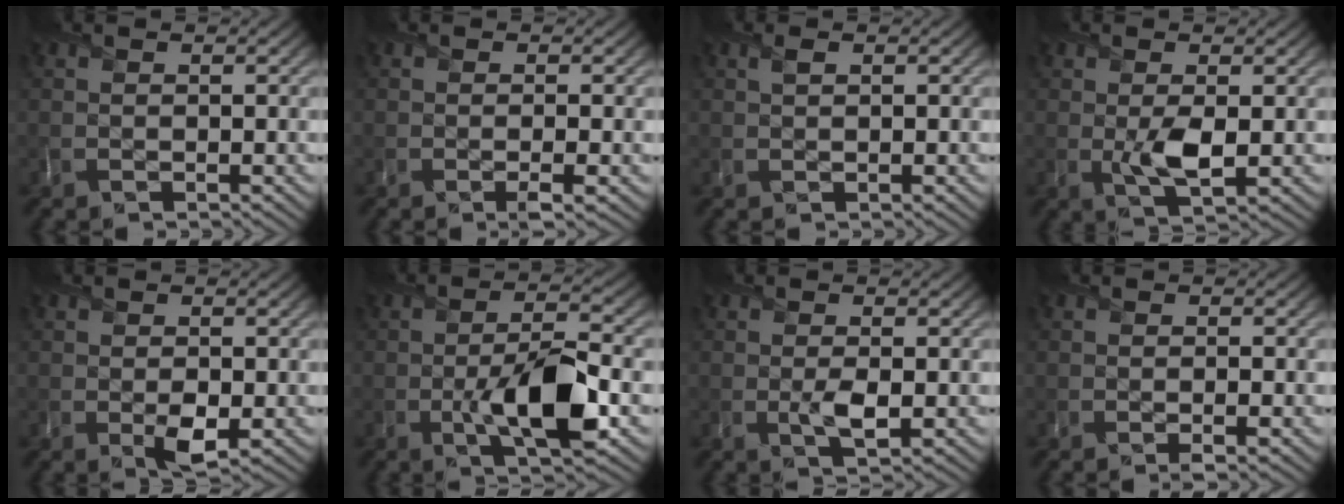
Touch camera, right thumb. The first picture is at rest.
{"total": 1.6, "force": [-0.6, 0.1, 1.5], "torque": [-0.029, -0.002, -0.015]}
{"total": 0.8, "force": [0.5, 0.3, 0.5], "torque": [-0.013, 0.001, 0.008]}
{"total": 3.5, "force": [0.0, 1.6, 3.1], "torque": [-0.066, -0.006, 0.002]}
{"total": 2.5, "force": [-0.5, 1.5, 1.9], "torque": [-0.037, -0.013, -0.004]}
{"total": 9.1, "force": [-2.5, 3.1, 8.2], "torque": [-0.142, -0.004, -0.046]}
{"total": 2.1, "force": [-0.2, 0.8, 1.9], "torque": [-0.041, -0.006, -0.002]}
{"total": 1.2, "force": [-0.5, 0.1, 1.1], "torque": [-0.022, -0.002, -0.012]}